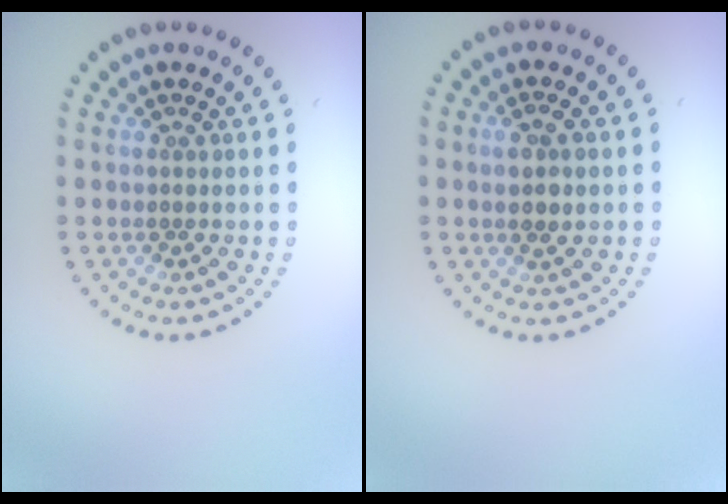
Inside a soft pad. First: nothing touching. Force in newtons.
{"total": 1.6, "press": 1.6, "slide": 0.5}